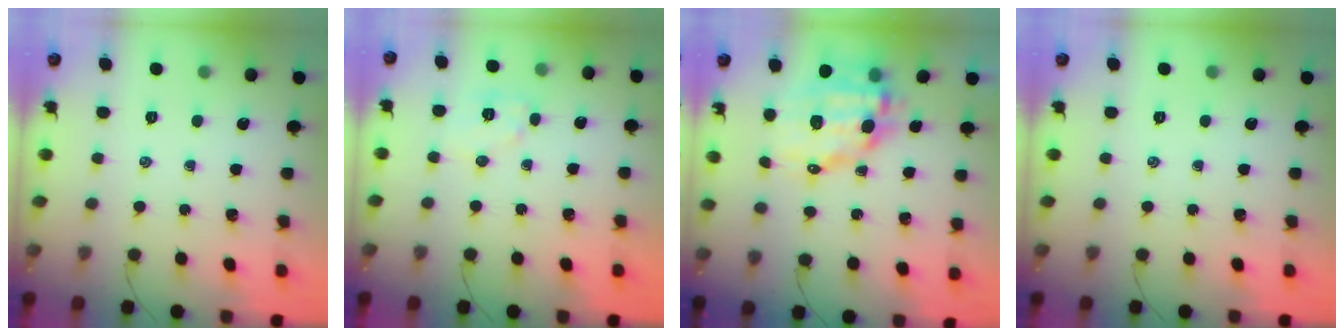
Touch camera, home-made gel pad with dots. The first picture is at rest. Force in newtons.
{"total": 6.8, "press": 6.8, "slide": 0.6}
{"total": 11.9, "press": 11.6, "slide": 2.7}
{"total": 0.0}